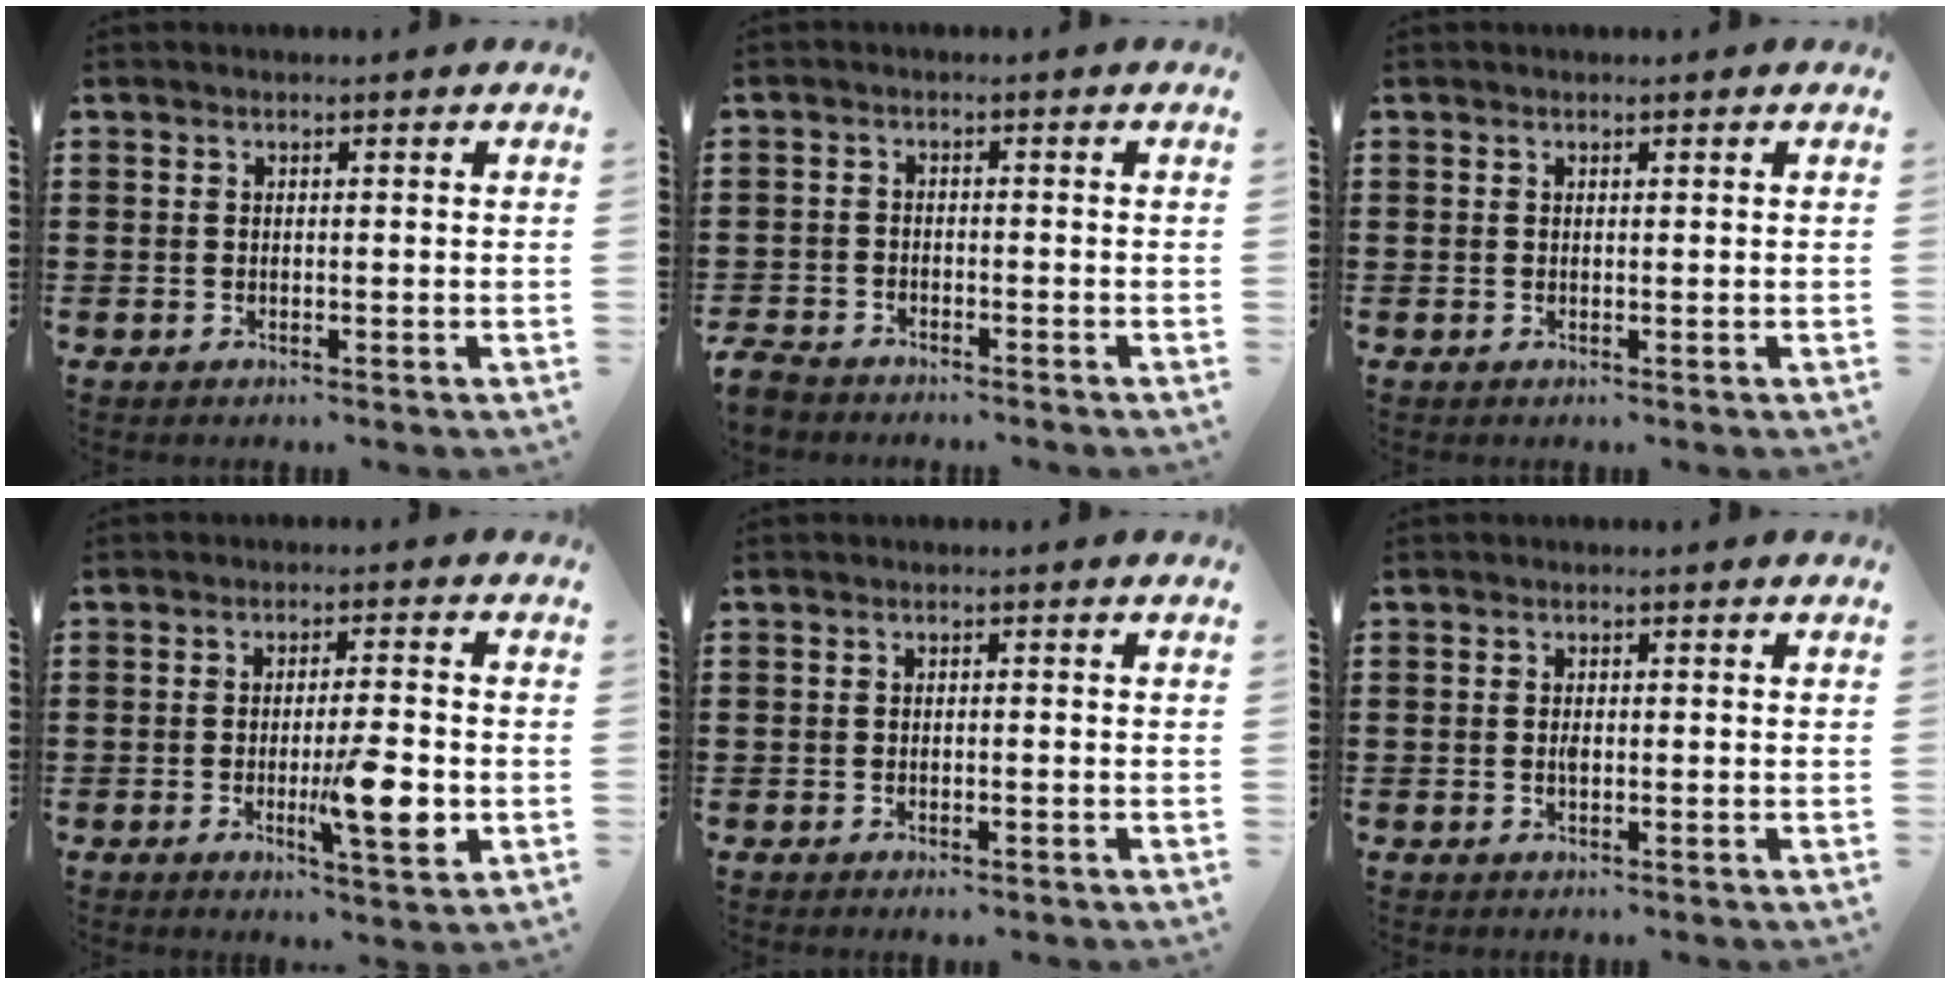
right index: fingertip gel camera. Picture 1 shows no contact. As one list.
[{"total": 2.8, "force": [-2.7, 0.5, 0.2], "torque": [-0.022, -0.003, -0.064]}, {"total": 0.0}, {"total": 9.0, "force": [-2.2, 1.7, 8.6], "torque": [-0.132, -0.016, -0.037]}, {"total": 0.9, "force": [-0.8, 0.2, 0.5], "torque": [-0.013, -0.004, -0.014]}, {"total": 1.0, "force": [-0.1, 0.5, 0.9], "torque": [-0.019, -0.001, -0.003]}]